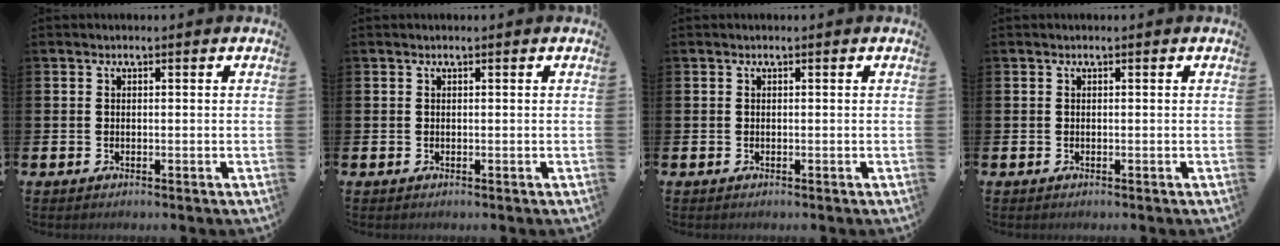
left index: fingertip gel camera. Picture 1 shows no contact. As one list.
[{"total": 0.0}, {"total": 0.0}, {"total": 0.0}]